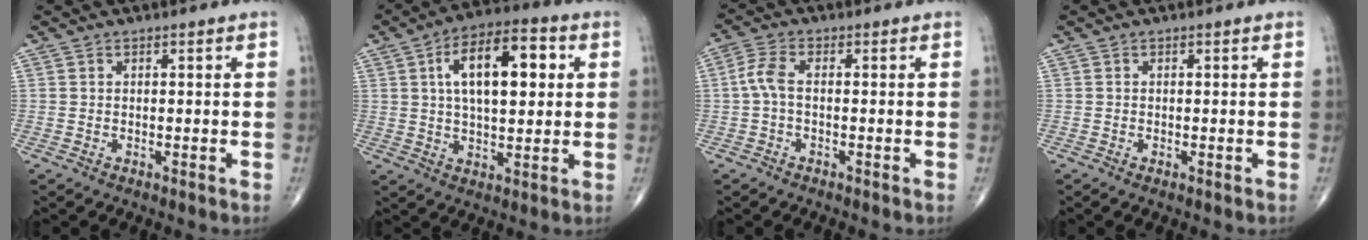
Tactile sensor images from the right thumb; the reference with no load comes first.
{"total": 15.1, "force": [3.6, 7.1, 12.8], "torque": [-0.187, 0.011, 0.055]}
{"total": 3.8, "force": [-0.4, 1.7, 3.4], "torque": [-0.083, 0.011, -0.016]}
{"total": 0.5, "force": [-0.3, 0.1, 0.4], "torque": [-0.009, -0.002, -0.007]}